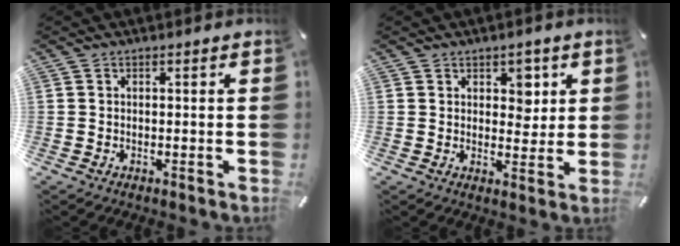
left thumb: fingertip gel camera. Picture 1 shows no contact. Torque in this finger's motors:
{"motor_torque": [0.53, 0.76, 0.50, -0.47, 0.08]}